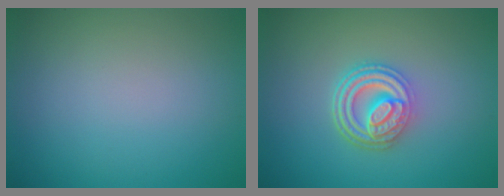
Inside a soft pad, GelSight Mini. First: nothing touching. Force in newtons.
{"total": 4.8, "press": 3.6, "slide": 3.1}